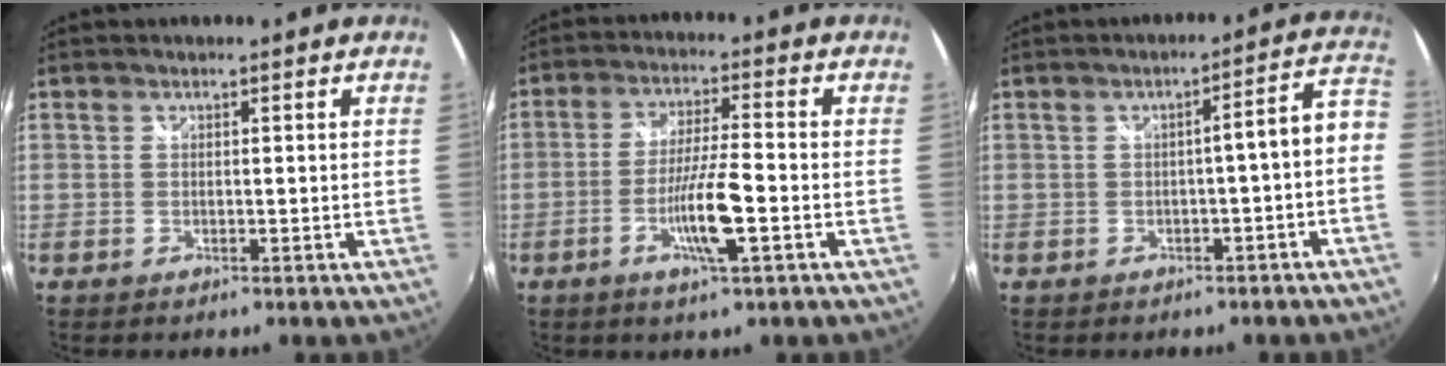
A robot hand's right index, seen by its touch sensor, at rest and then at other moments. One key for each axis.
{"total": 8.2, "fx": -2.9, "fy": 0.2, "fz": 7.7, "tx": -0.147, "ty": -0.003, "tz": -0.053}
{"total": 5.7, "fx": -1.8, "fy": 0.6, "fz": 5.4, "tx": -0.073, "ty": 0.020, "tz": -0.011}